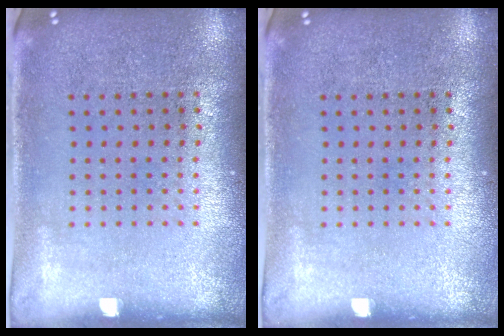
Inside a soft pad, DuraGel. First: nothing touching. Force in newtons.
{"total": 0.0}